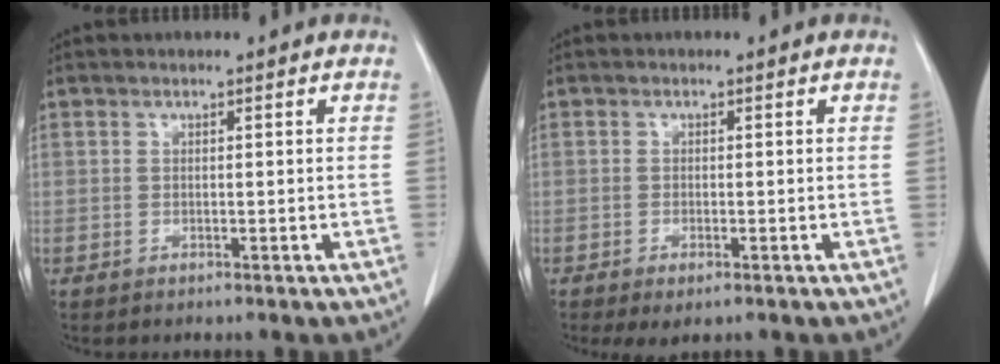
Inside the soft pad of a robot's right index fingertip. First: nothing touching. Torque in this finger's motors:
{"motor_torque": [0.24, -0.17, 0.11, 0.04]}